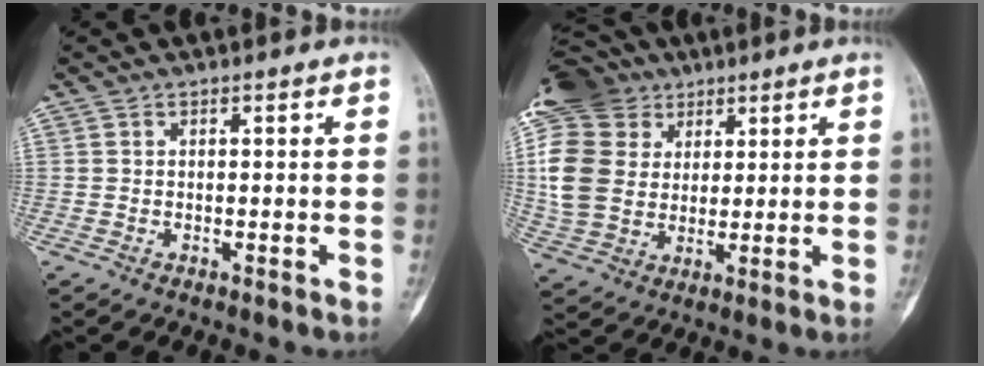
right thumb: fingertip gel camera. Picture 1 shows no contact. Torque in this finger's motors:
{"motor_torque": [1.51, 1.98, 1.02, 0.13, 0.12]}